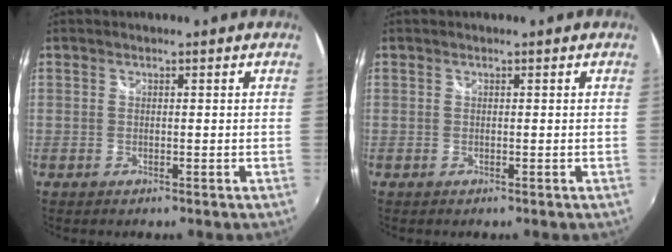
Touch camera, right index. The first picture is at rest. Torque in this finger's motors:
{"motor_torque": [0.00, 0.00, 0.00, 0.00]}